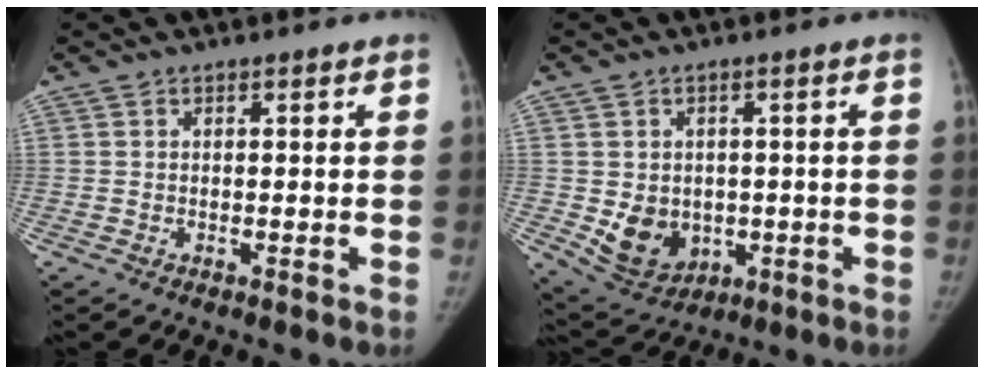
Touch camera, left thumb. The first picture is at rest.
{"total": 9.0, "force": [-1.3, 7.4, 5.0], "torque": [-0.049, -0.001, 0.001]}